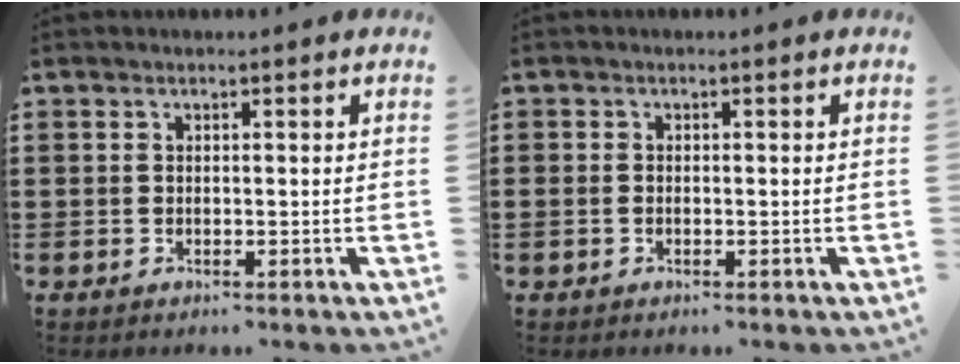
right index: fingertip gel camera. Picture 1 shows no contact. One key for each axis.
{"total": 0.6, "fx": -0.4, "fy": 0.4, "fz": 0.3, "tx": -0.007, "ty": 0.001, "tz": -0.008}